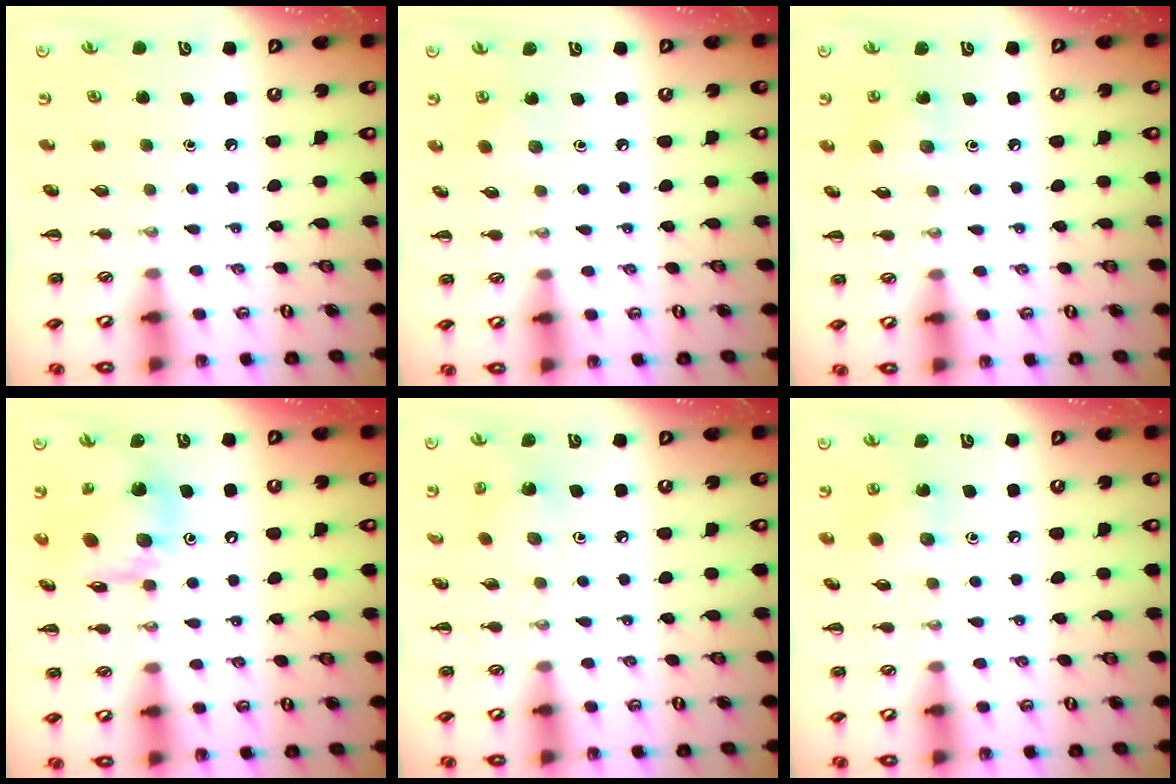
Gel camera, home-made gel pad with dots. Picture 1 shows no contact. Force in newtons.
{"total": 2.6, "press": 2.4, "slide": 0.9}
{"total": 5.0, "press": 4.9, "slide": 1.2}
{"total": 14.8, "press": 14.5, "slide": 2.7}
{"total": 2.0, "press": 1.9, "slide": 0.8}
{"total": 4.3, "press": 4.2, "slide": 1.1}